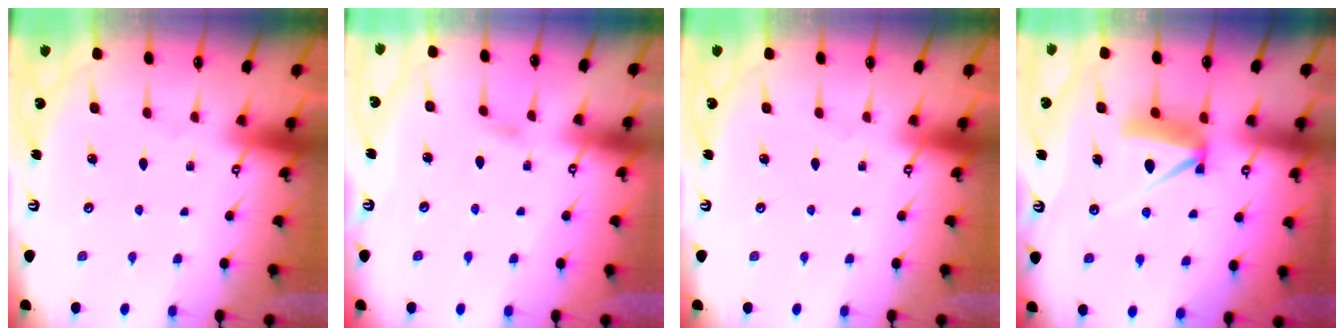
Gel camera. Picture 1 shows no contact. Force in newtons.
{"total": 3.9, "press": 3.9, "slide": 0.5}
{"total": 0.0}
{"total": 7.0, "press": 7.0, "slide": 0.7}